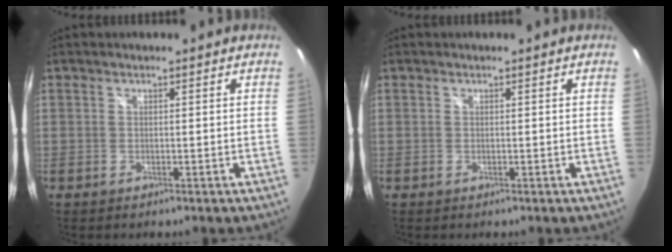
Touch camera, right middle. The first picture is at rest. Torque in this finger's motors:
{"motor_torque": [0.00, 0.00, 0.00, 0.01]}